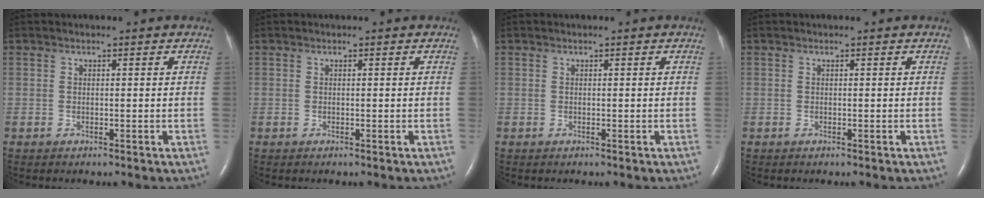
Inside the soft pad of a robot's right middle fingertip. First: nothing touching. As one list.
[{"total": 0.0}, {"total": 0.0}, {"total": 0.0}]